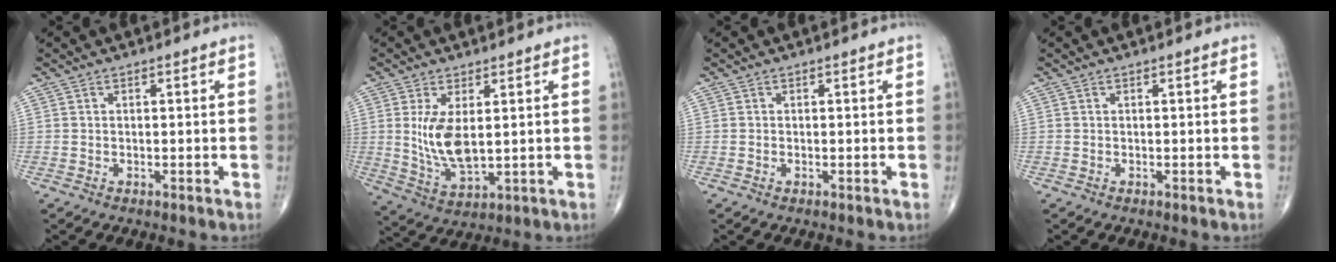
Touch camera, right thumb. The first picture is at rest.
{"total": 8.8, "force": [1.4, 4.0, 7.7], "torque": [-0.150, -0.021, 0.041]}
{"total": 0.0}
{"total": 0.0}